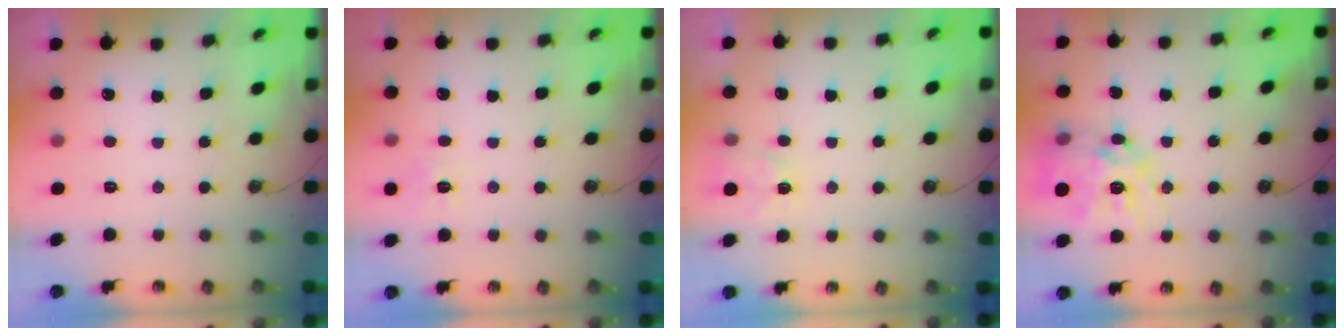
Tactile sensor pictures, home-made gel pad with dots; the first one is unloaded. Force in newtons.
{"total": 6.1, "press": 6.1, "slide": 0.5}
{"total": 4.2, "press": 4.2, "slide": 0.6}
{"total": 16.8, "press": 16.7, "slide": 1.6}